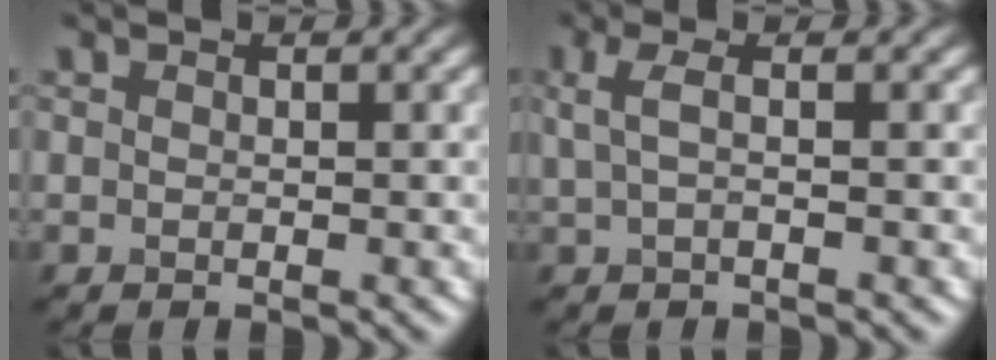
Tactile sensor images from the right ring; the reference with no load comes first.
{"total": 2.1, "force": [0.4, 0.6, 2.0], "torque": [-0.043, 0.004, 0.007]}